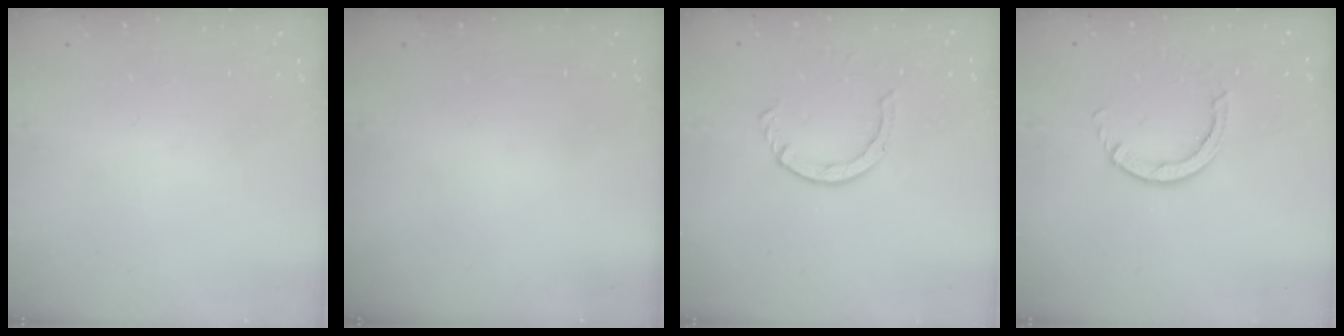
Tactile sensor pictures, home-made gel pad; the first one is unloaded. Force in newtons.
{"total": 0.0}
{"total": 2.9, "press": 2.9, "slide": 0.4}
{"total": 3.0, "press": 3.0, "slide": 0.4}